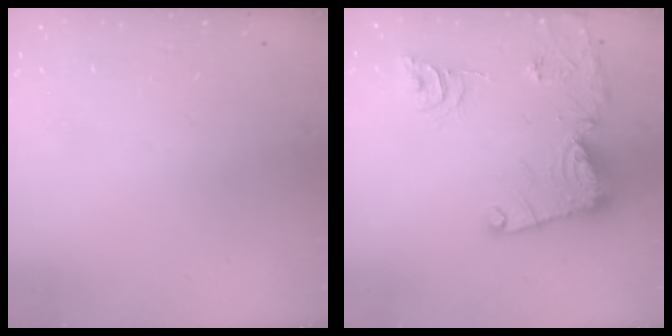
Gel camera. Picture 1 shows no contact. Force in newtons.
{"total": 16.2, "press": 16.2, "slide": 1.1}